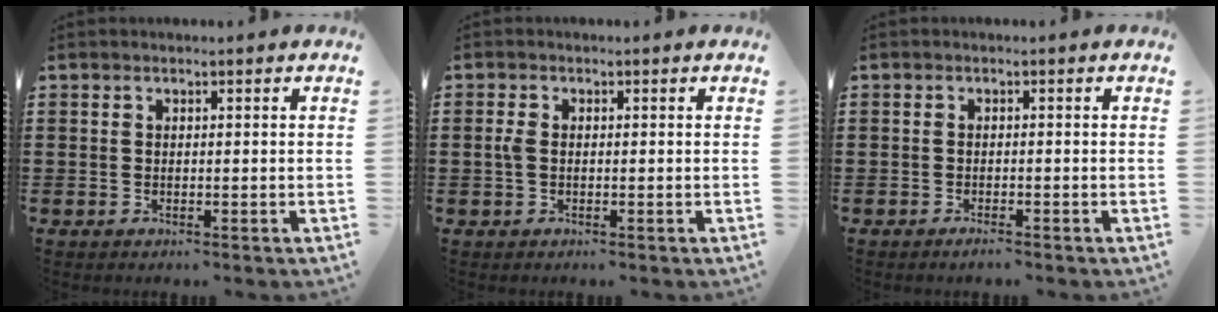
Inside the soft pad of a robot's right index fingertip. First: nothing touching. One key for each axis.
{"total": 1.9, "fx": -0.1, "fy": 1.1, "fz": 1.6, "tx": -0.048, "ty": 0.000, "tz": -0.008}
{"total": 1.0, "fx": -0.9, "fy": 0.1, "fz": 0.5, "tx": -0.011, "ty": -0.005, "tz": -0.017}